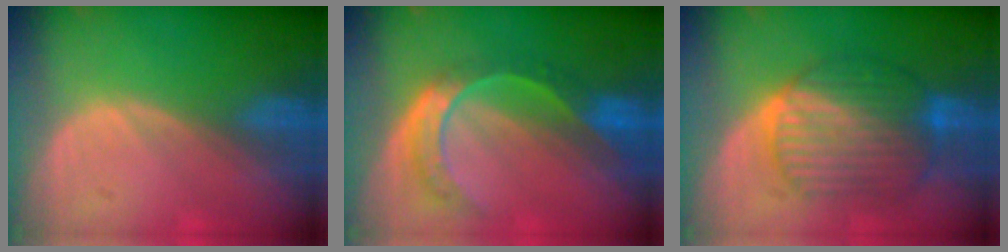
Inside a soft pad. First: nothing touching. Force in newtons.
{"total": 8.1, "press": 6.8, "slide": 4.4}
{"total": 10.1, "press": 10.0, "slide": 0.9}